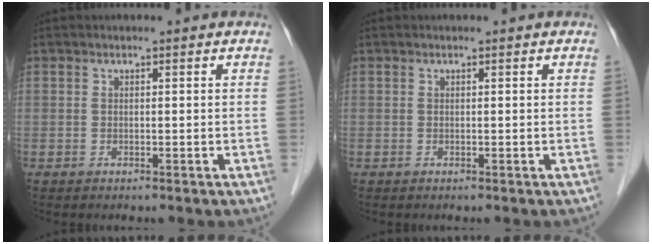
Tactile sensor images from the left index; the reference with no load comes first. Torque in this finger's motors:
{"motor_torque": [0.00, 0.00, 0.00, 0.00]}